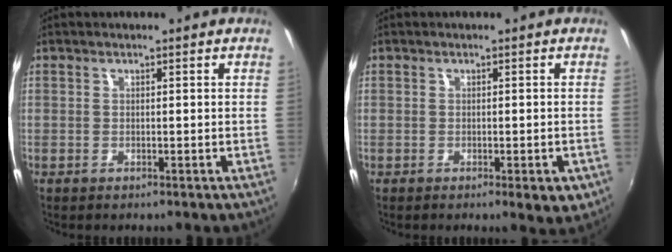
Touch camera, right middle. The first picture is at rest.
{"total": 3.4, "force": [-1.5, 1.3, 2.8], "torque": [-0.041, -0.009, -0.017]}